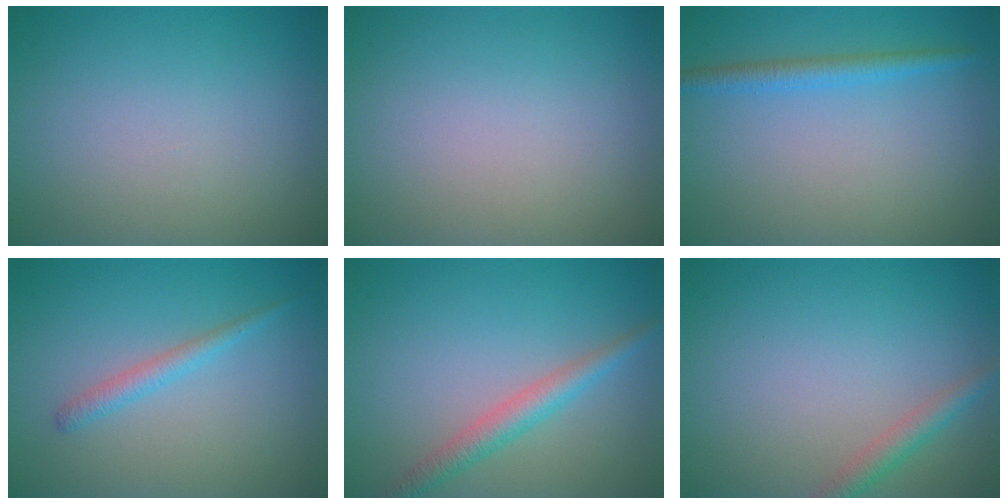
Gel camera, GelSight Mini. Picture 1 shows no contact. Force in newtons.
{"total": 0.0}
{"total": 2.0, "press": 2.0, "slide": 0.2}
{"total": 1.5, "press": 1.5, "slide": 0.2}
{"total": 2.7, "press": 2.7, "slide": 0.0}
{"total": 2.0, "press": 2.0, "slide": 0.1}